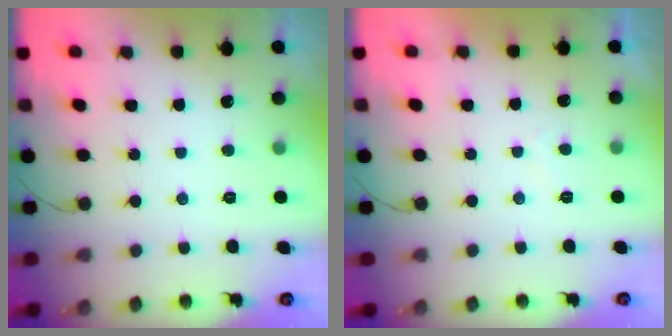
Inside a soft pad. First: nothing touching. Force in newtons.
{"total": 0.9, "press": 0.7, "slide": 0.6}